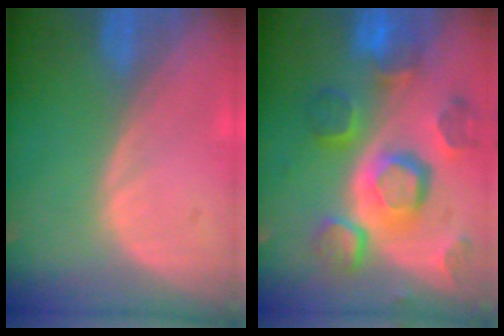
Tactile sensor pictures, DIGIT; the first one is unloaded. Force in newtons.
{"total": 12.0, "press": 10.6, "slide": 5.6}